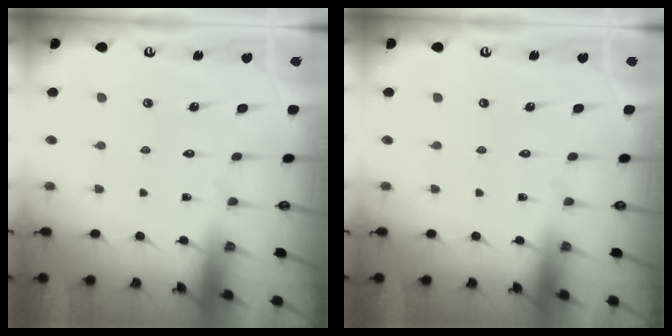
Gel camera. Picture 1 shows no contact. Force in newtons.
{"total": 0.0}